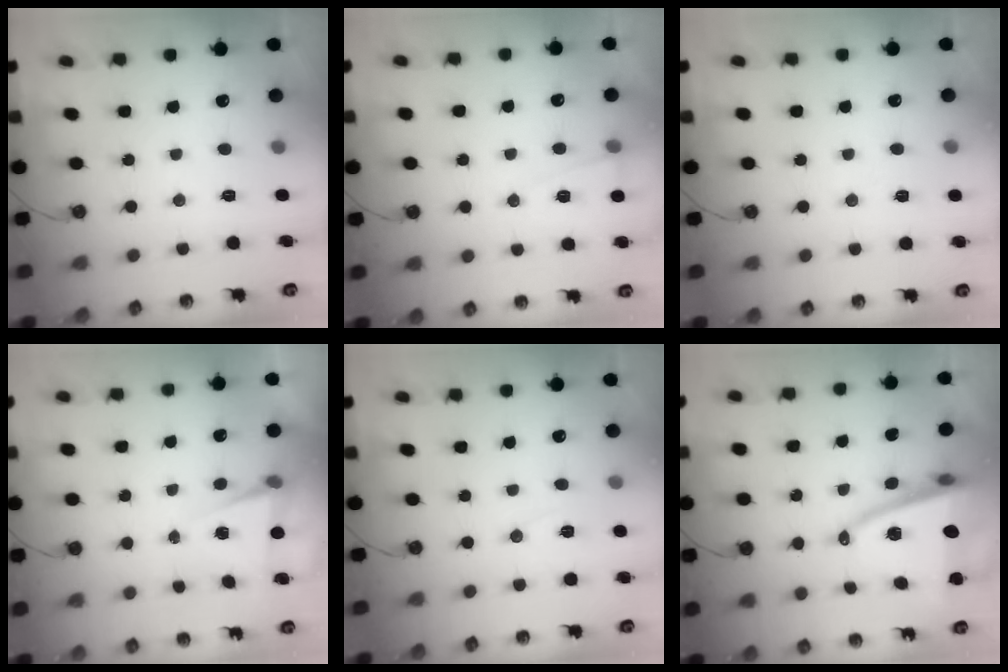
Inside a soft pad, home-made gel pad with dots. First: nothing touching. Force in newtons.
{"total": 6.0, "press": 3.9, "slide": 4.5}
{"total": 5.5, "press": 3.3, "slide": 4.4}
{"total": 5.0, "press": 2.3, "slide": 4.4}
{"total": 7.1, "press": 5.4, "slide": 4.5}
{"total": 12.8, "press": 12.1, "slide": 4.3}